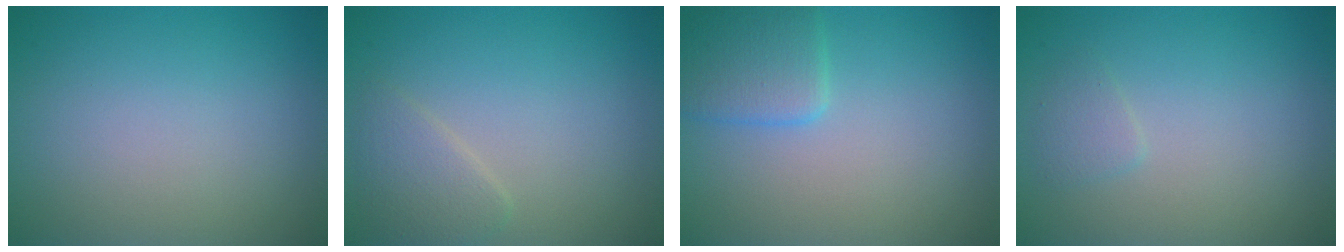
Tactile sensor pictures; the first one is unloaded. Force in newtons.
{"total": 2.0, "press": 2.0, "slide": 0.1}
{"total": 2.9, "press": 2.9, "slide": 0.2}
{"total": 1.0, "press": 1.0, "slide": 0.1}